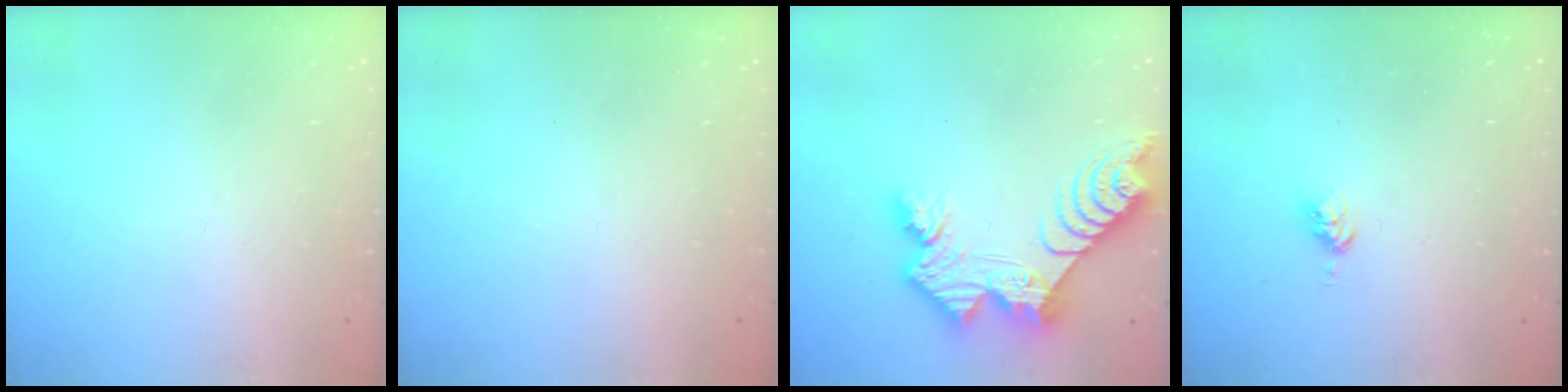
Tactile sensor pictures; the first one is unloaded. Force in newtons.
{"total": 0.0}
{"total": 13.9, "press": 13.9, "slide": 1.0}
{"total": 3.7, "press": 3.7, "slide": 0.5}